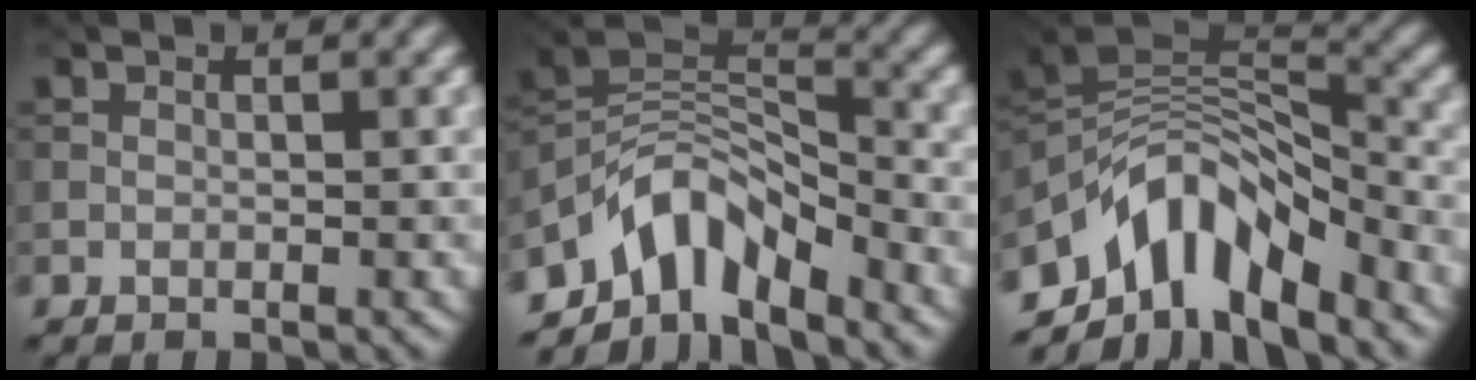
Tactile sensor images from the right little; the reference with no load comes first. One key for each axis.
{"total": 6.5, "fx": -5.1, "fy": 2.7, "fz": 3.0, "tx": -0.039, "ty": -0.002, "tz": -0.107}
{"total": 9.0, "fx": -5.8, "fy": 4.3, "fz": 5.4, "tx": -0.076, "ty": -0.001, "tz": -0.117}